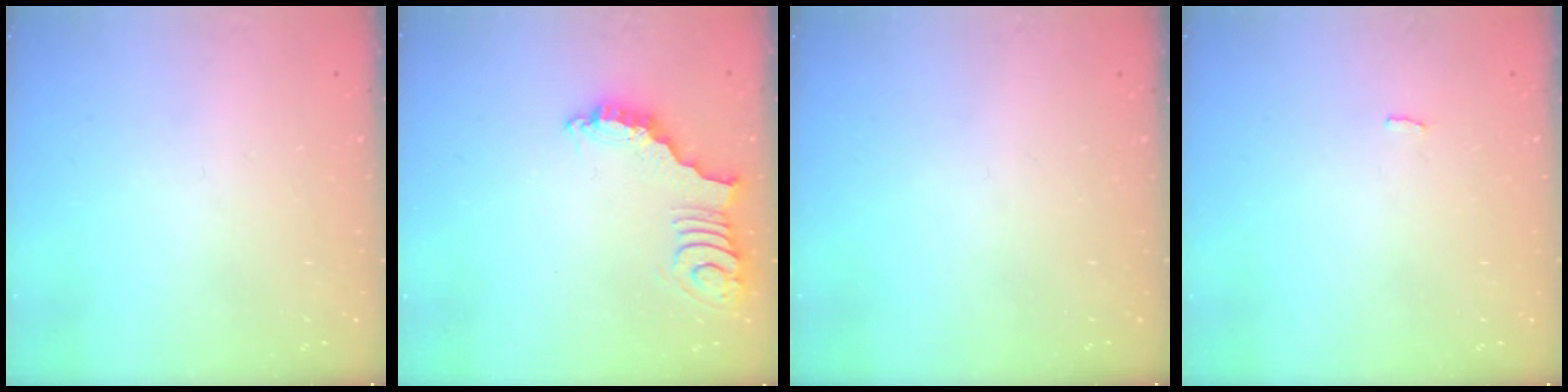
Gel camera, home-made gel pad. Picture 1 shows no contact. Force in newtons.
{"total": 4.9, "press": 4.9, "slide": 0.5}
{"total": 0.0}
{"total": 2.3, "press": 2.3, "slide": 0.2}